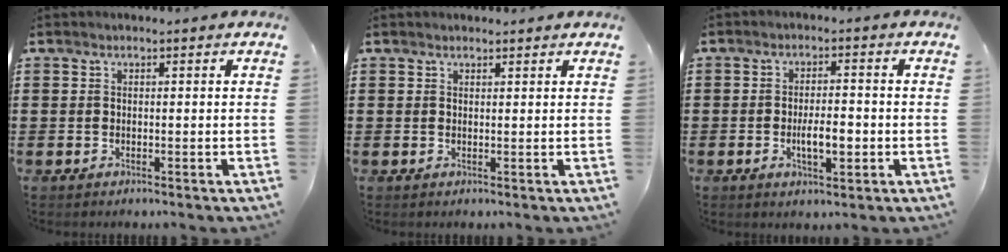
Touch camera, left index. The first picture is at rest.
{"total": 0.9, "force": [0.9, 0.1, 0.1], "torque": [-0.003, 0.000, 0.017]}
{"total": 4.7, "force": [-1.1, 1.9, 4.2], "torque": [-0.073, -0.001, -0.024]}